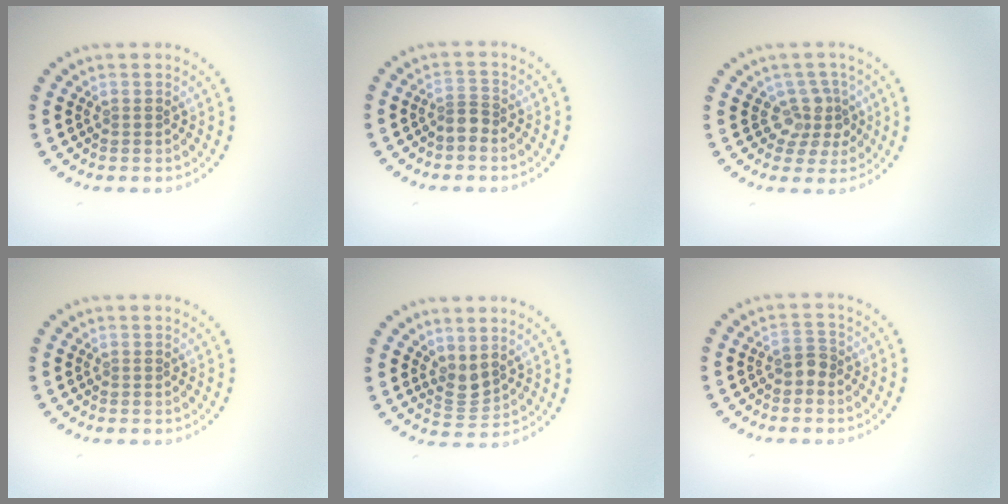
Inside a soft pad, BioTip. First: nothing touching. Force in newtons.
{"total": 1.2, "press": 0.9, "slide": 0.8}
{"total": 3.0, "press": 2.2, "slide": 1.9}
{"total": 0.0}
{"total": 1.9, "press": 1.6, "slide": 1.1}
{"total": 1.6, "press": 1.4, "slide": 0.8}